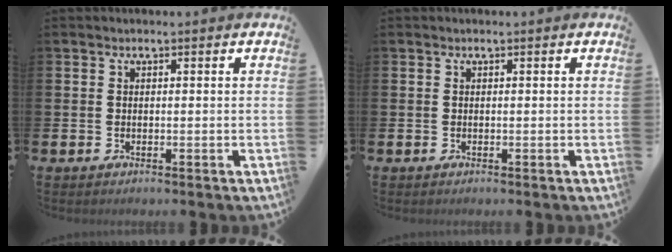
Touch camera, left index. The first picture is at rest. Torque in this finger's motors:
{"motor_torque": [-0.01, 0.00, 0.00, 0.01]}